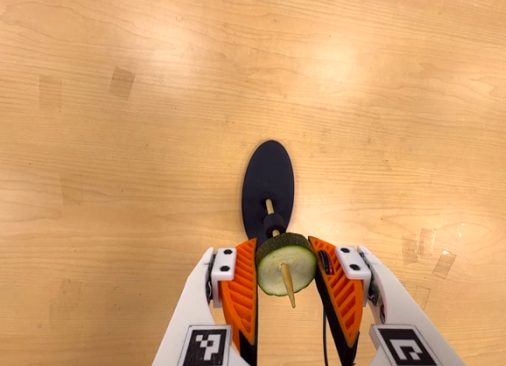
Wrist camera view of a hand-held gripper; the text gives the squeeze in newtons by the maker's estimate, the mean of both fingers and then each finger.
{"total": 9.8, "left": 8.9, "right": 10.7}